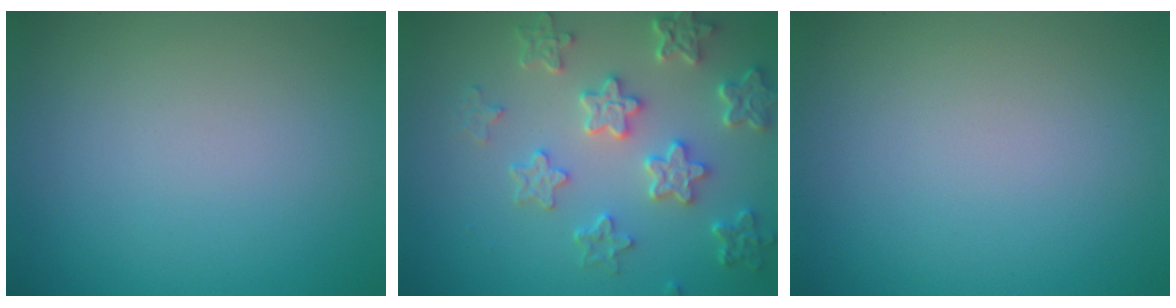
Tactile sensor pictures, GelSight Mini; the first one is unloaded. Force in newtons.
{"total": 5.4, "press": 4.4, "slide": 3.1}
{"total": 0.0}